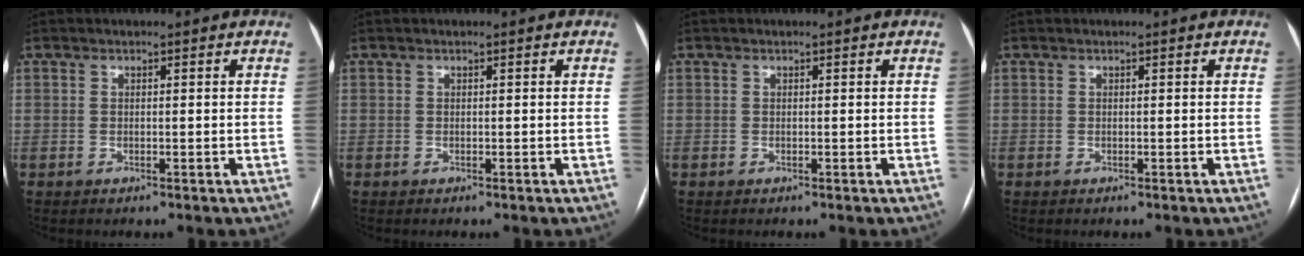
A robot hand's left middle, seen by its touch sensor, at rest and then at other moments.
{"total": 0.0}
{"total": 0.0}
{"total": 0.0}